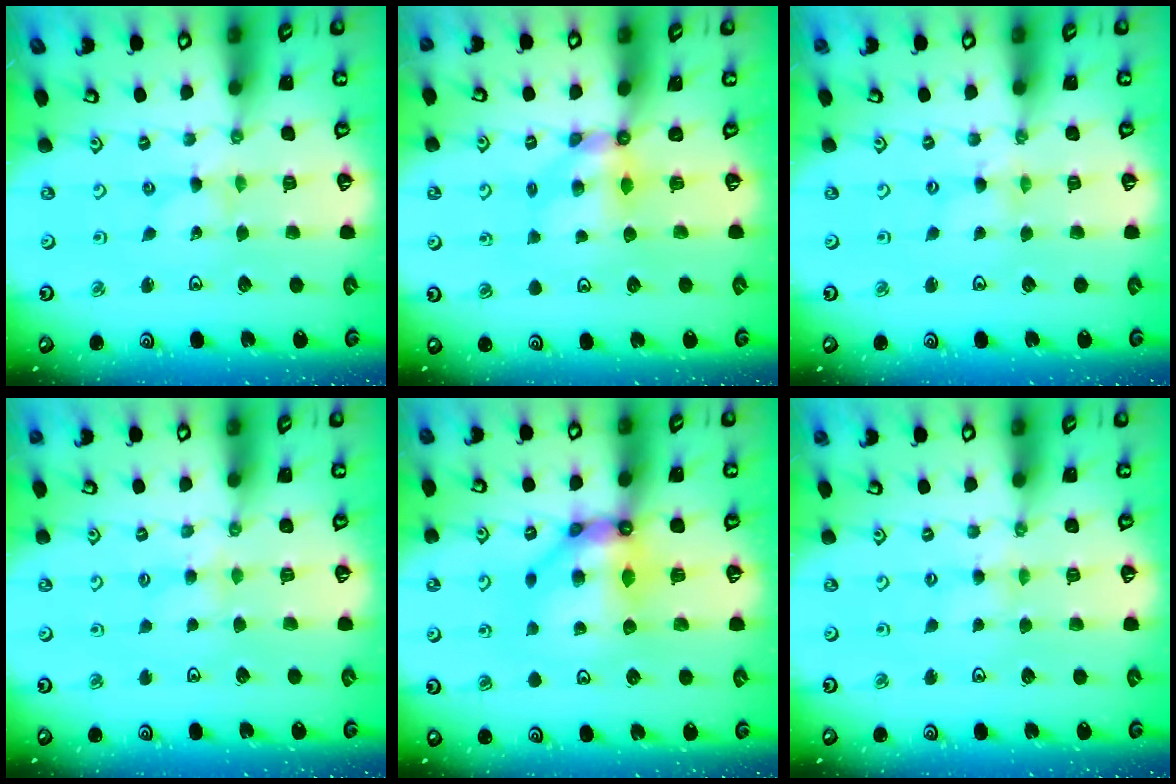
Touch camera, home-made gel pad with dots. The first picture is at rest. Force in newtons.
{"total": 5.3, "press": 5.3, "slide": 0.2}
{"total": 1.2, "press": 1.2, "slide": 0.2}
{"total": 3.1, "press": 3.1, "slide": 0.5}
{"total": 10.2, "press": 10.1, "slide": 0.9}
{"total": 3.1, "press": 3.1, "slide": 0.4}